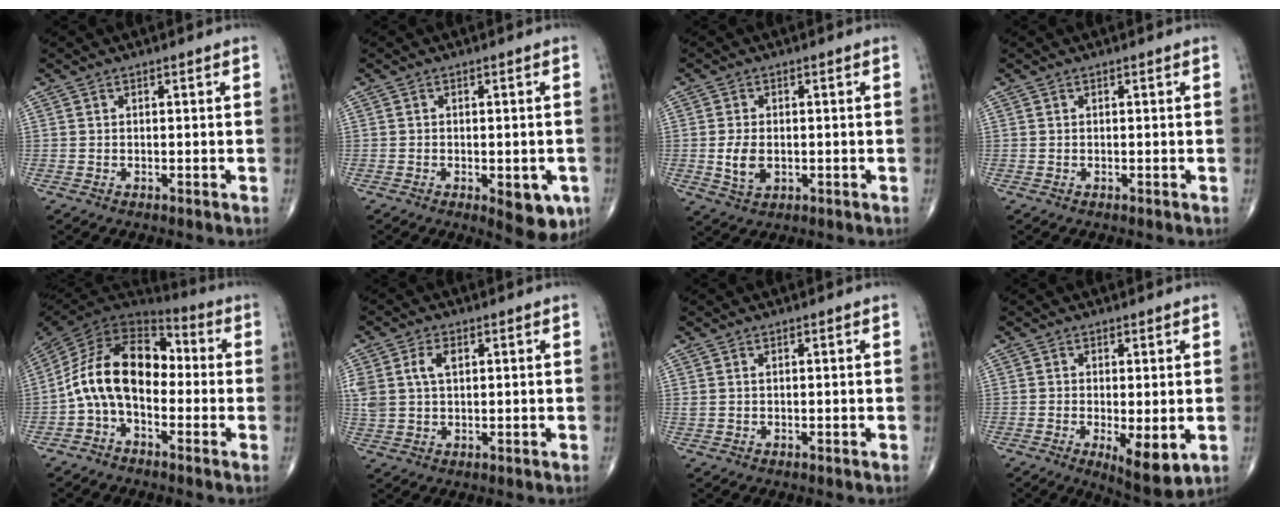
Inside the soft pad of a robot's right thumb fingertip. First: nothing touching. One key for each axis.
{"total": 7.2, "fx": -2.5, "fy": 3.1, "fz": 6.0, "tx": -0.055, "ty": -0.004, "tz": -0.025}
{"total": 4.7, "fx": -0.5, "fy": 3.0, "fz": 3.6, "tx": -0.066, "ty": -0.005, "tz": -0.003}
{"total": 0.0}
{"total": 15.5, "fx": -2.0, "fy": 9.6, "fz": 12.0, "tx": -0.197, "ty": 0.059, "tz": -0.050}
{"total": 6.7, "fx": 2.1, "fy": 4.1, "fz": 4.8, "tx": -0.109, "ty": 0.005, "tz": 0.045}
{"total": 0.6, "fx": 0.3, "fy": 0.3, "fz": 0.5, "tx": -0.013, "ty": 0.009, "tz": 0.009}
{"total": 7.4, "fx": -1.7, "fy": 2.5, "fz": 6.8, "tx": -0.103, "ty": -0.023, "tz": -0.022}